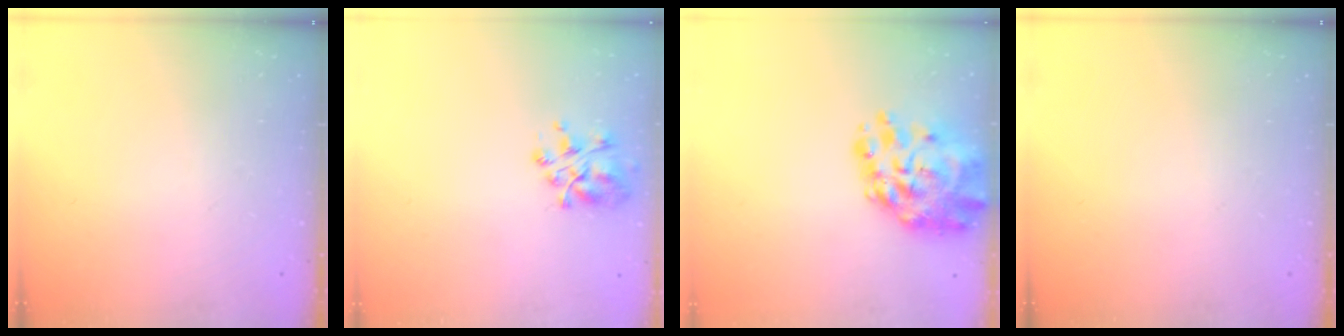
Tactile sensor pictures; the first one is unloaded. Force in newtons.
{"total": 6.5, "press": 6.3, "slide": 1.6}
{"total": 13.4, "press": 12.6, "slide": 4.3}
{"total": 0.0}